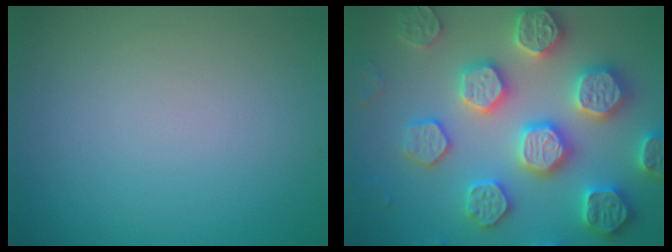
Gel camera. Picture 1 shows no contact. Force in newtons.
{"total": 7.9, "press": 7.7, "slide": 1.7}